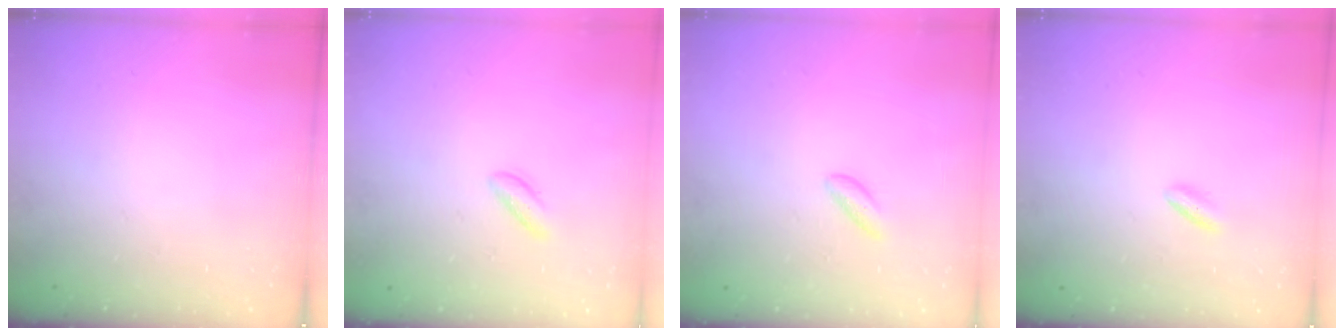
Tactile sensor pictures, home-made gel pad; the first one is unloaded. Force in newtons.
{"total": 1.6, "press": 1.5, "slide": 0.5}
{"total": 2.4, "press": 2.3, "slide": 0.7}
{"total": 2.0, "press": 1.9, "slide": 0.6}